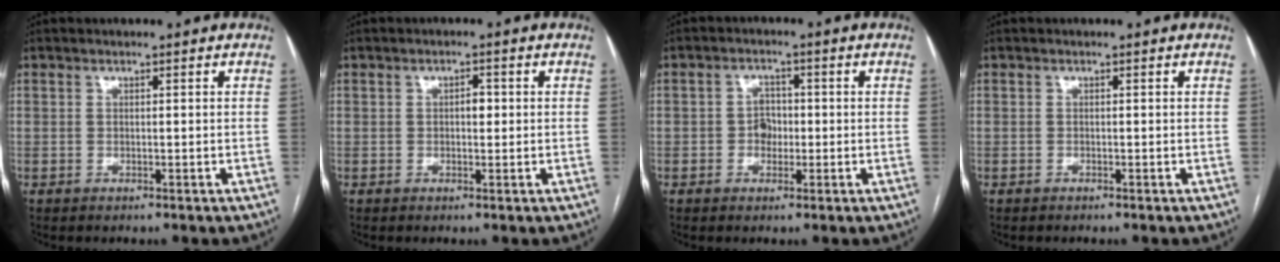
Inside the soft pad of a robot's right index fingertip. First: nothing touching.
{"total": 1.7, "force": [0.1, 0.9, 1.5], "torque": [-0.020, 0.005, 0.000]}
{"total": 3.0, "force": [-0.5, 2.4, 1.8], "torque": [-0.023, 0.010, -0.010]}
{"total": 0.0}